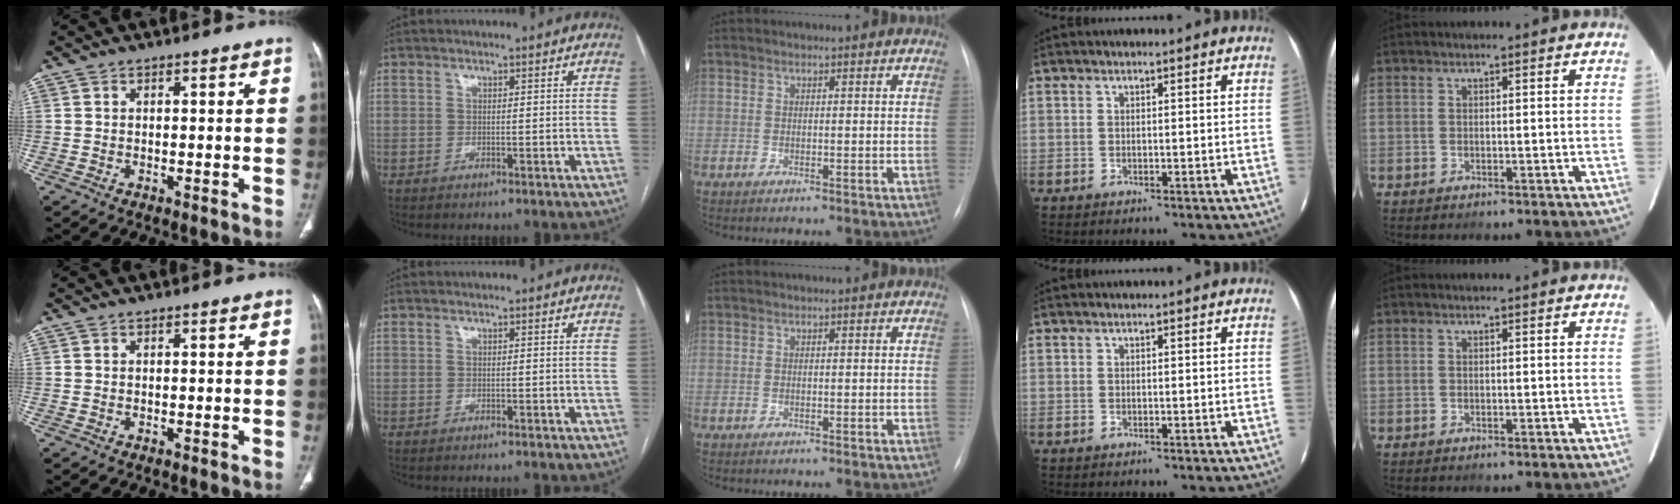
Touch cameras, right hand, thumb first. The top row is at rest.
{}